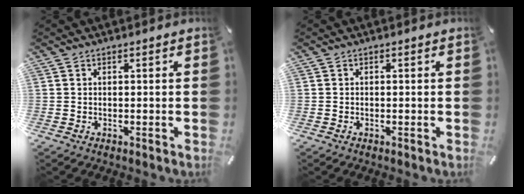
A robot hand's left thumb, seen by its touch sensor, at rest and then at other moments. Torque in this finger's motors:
{"motor_torque": [-0.13, 0.30, 0.01, 0.03, -0.01]}